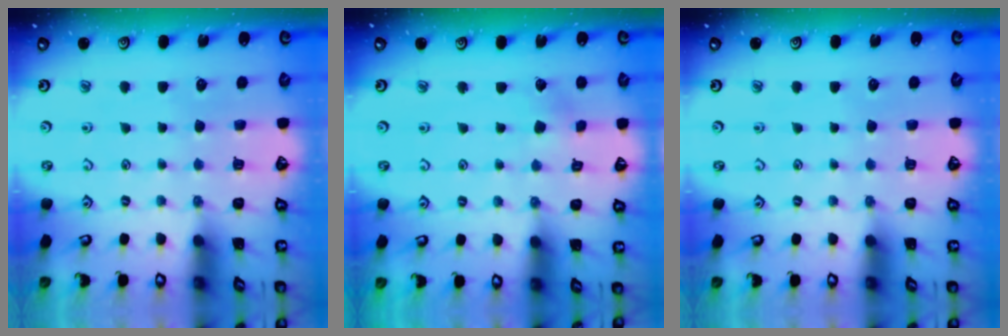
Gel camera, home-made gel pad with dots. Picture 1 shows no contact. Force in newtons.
{"total": 2.6, "press": 2.6, "slide": 0.2}
{"total": 0.0}